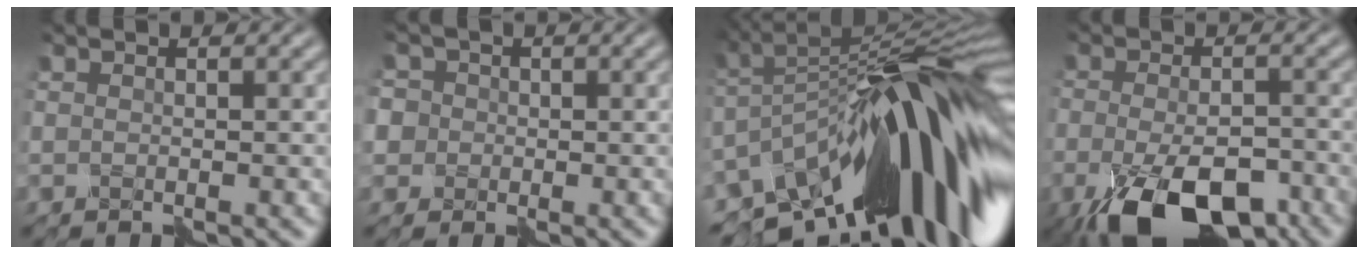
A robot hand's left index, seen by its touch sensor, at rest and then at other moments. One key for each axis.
{"total": 4.2, "fx": 0.3, "fy": 4.1, "fz": 1.1, "tx": -0.028, "ty": 0.026, "tz": -0.007}
{"total": 17.3, "fx": -6.5, "fy": 5.4, "fz": 15.1, "tx": -0.189, "ty": 0.043, "tz": -0.152}
{"total": 11.3, "fx": -6.4, "fy": 4.9, "fz": 7.9, "tx": -0.144, "ty": -0.028, "tz": -0.103}